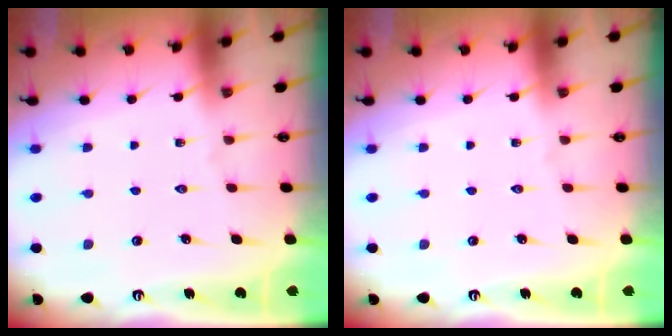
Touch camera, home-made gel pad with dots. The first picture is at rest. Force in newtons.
{"total": 0.0}